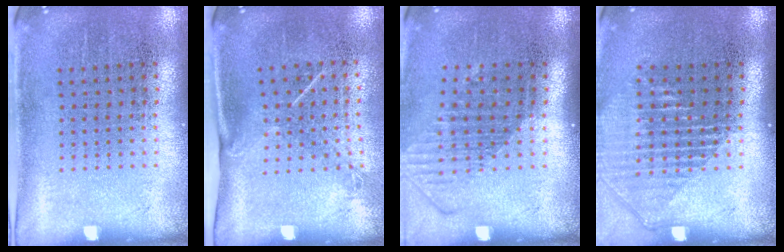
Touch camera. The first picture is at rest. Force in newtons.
{"total": 1.5, "press": 1.0, "slide": 1.1}
{"total": 1.5, "press": 1.2, "slide": 1.0}
{"total": 1.3, "press": 1.2, "slide": 0.6}